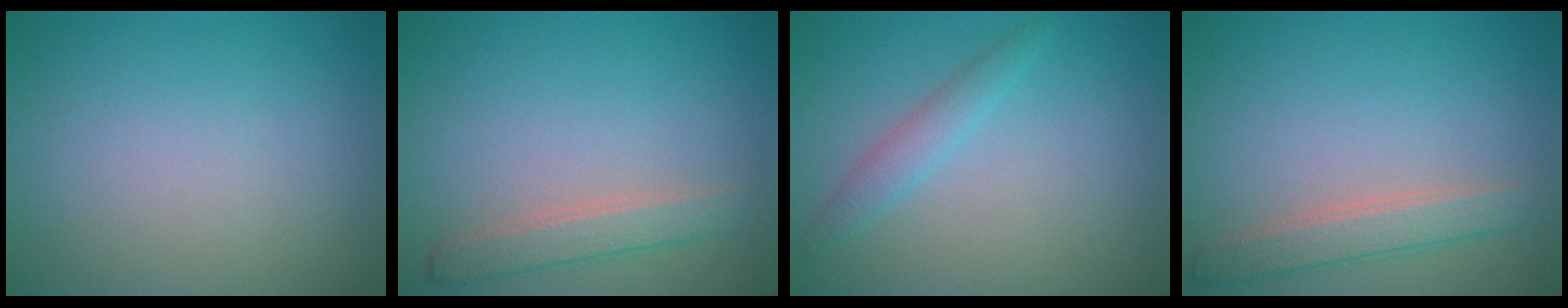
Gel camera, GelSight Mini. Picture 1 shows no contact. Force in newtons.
{"total": 2.3, "press": 2.3, "slide": 0.1}
{"total": 1.9, "press": 1.9, "slide": 0.1}
{"total": 2.6, "press": 2.6, "slide": 0.2}